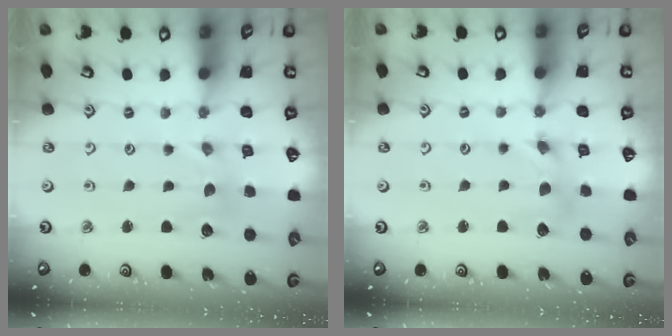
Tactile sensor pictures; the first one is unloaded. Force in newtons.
{"total": 2.7, "press": 2.7, "slide": 0.2}